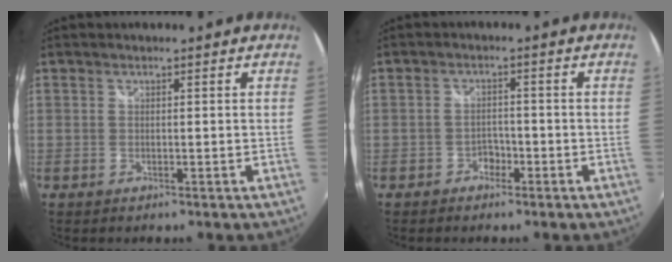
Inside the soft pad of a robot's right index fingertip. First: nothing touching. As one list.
[{"total": 2.4, "force": [-1.5, 1.8, 0.6], "torque": [-0.014, 0.005, -0.025]}]